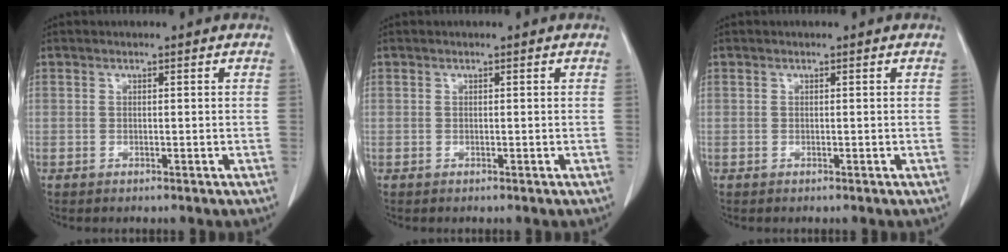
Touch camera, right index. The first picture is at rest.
{"total": 0.0}
{"total": 0.0}